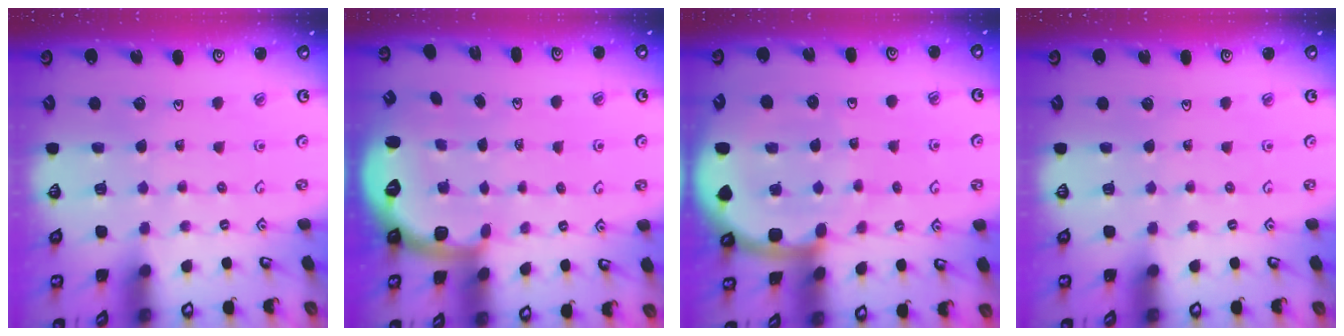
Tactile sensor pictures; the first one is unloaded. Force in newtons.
{"total": 2.0, "press": 1.5, "slide": 1.3}
{"total": 8.8, "press": 8.7, "slide": 1.3}
{"total": 0.0}